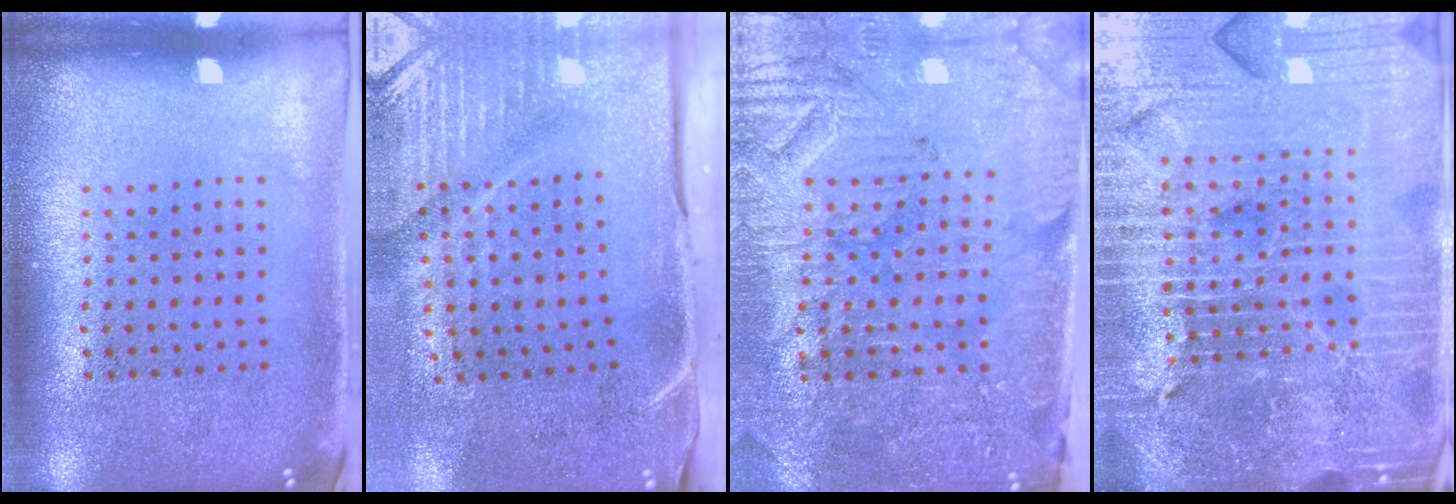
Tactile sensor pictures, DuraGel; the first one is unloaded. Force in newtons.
{"total": 4.9, "press": 4.0, "slide": 2.8}
{"total": 3.8, "press": 3.5, "slide": 1.4}
{"total": 6.7, "press": 5.9, "slide": 3.2}